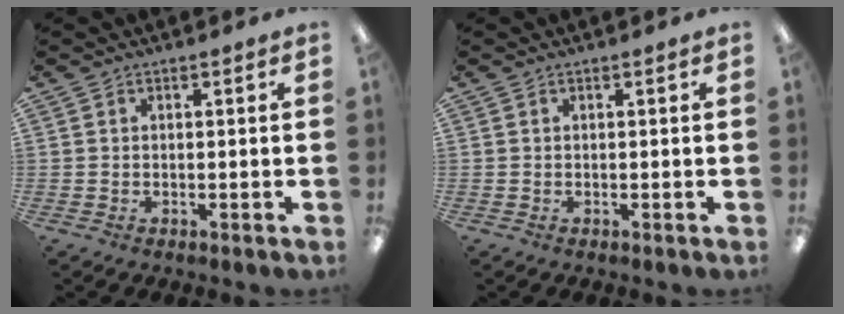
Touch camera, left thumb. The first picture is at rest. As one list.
[{"total": 0.0}]